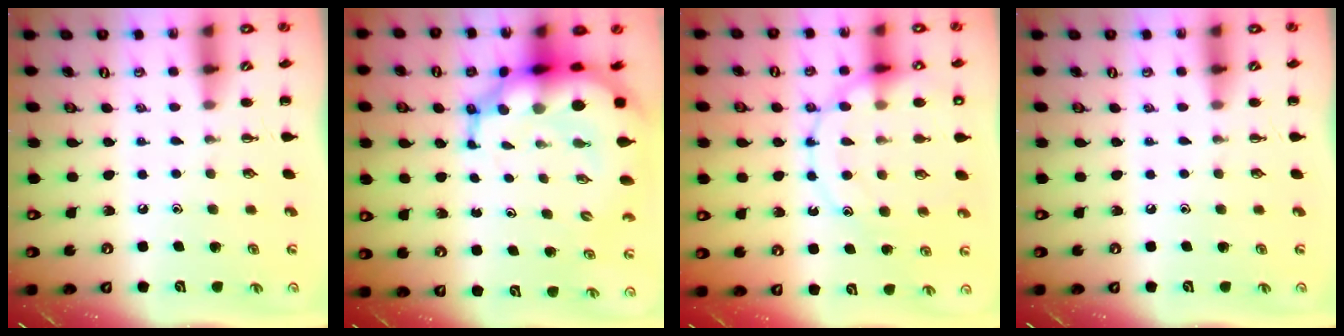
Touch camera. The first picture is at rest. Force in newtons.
{"total": 13.4, "press": 12.9, "slide": 3.8}
{"total": 15.8, "press": 15.7, "slide": 1.8}
{"total": 0.0}